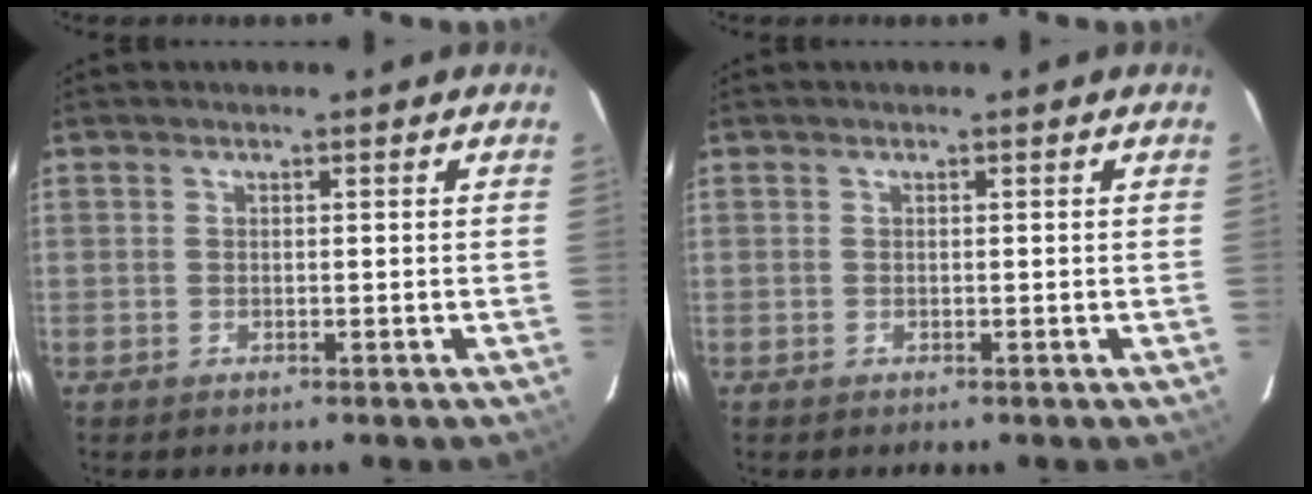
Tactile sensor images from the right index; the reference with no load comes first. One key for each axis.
{"total": 0.0}